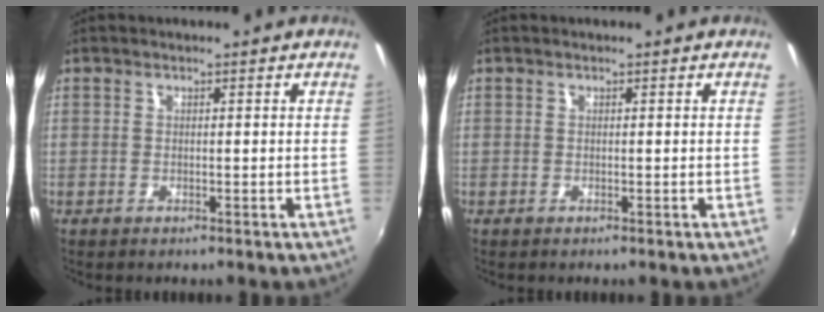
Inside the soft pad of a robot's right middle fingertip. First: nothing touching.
{"total": 0.0}